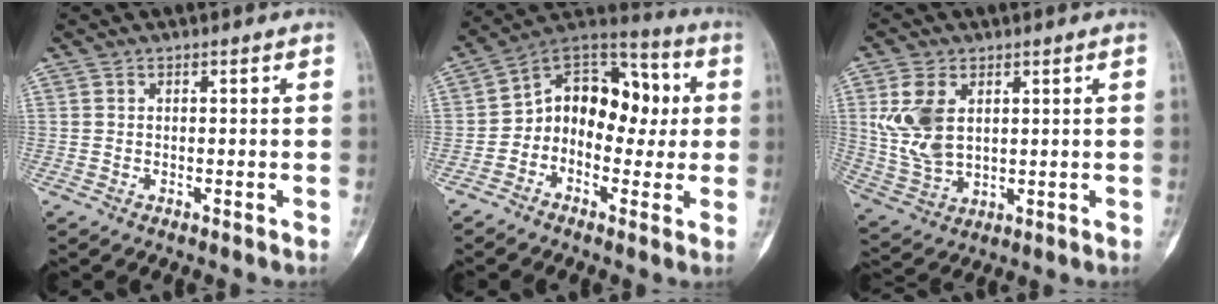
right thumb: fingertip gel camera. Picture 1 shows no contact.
{"total": 15.0, "force": [0.2, 10.9, 10.3], "torque": [-0.091, 0.045, -0.014]}
{"total": 10.2, "force": [2.6, 6.3, 7.6], "torque": [-0.152, -0.009, 0.063]}